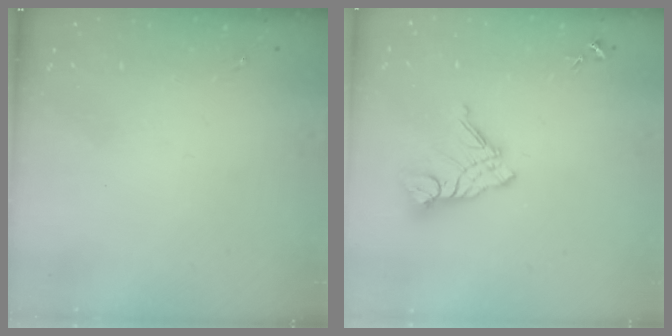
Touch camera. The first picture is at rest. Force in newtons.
{"total": 12.6, "press": 12.5, "slide": 1.3}